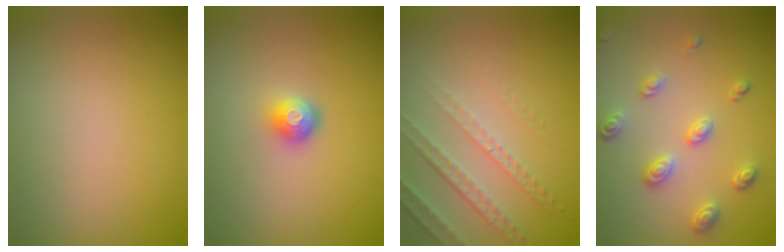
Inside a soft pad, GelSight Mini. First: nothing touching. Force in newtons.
{"total": 2.0, "press": 1.4, "slide": 1.4}
{"total": 3.3, "press": 2.8, "slide": 1.7}
{"total": 2.8, "press": 2.4, "slide": 1.4}